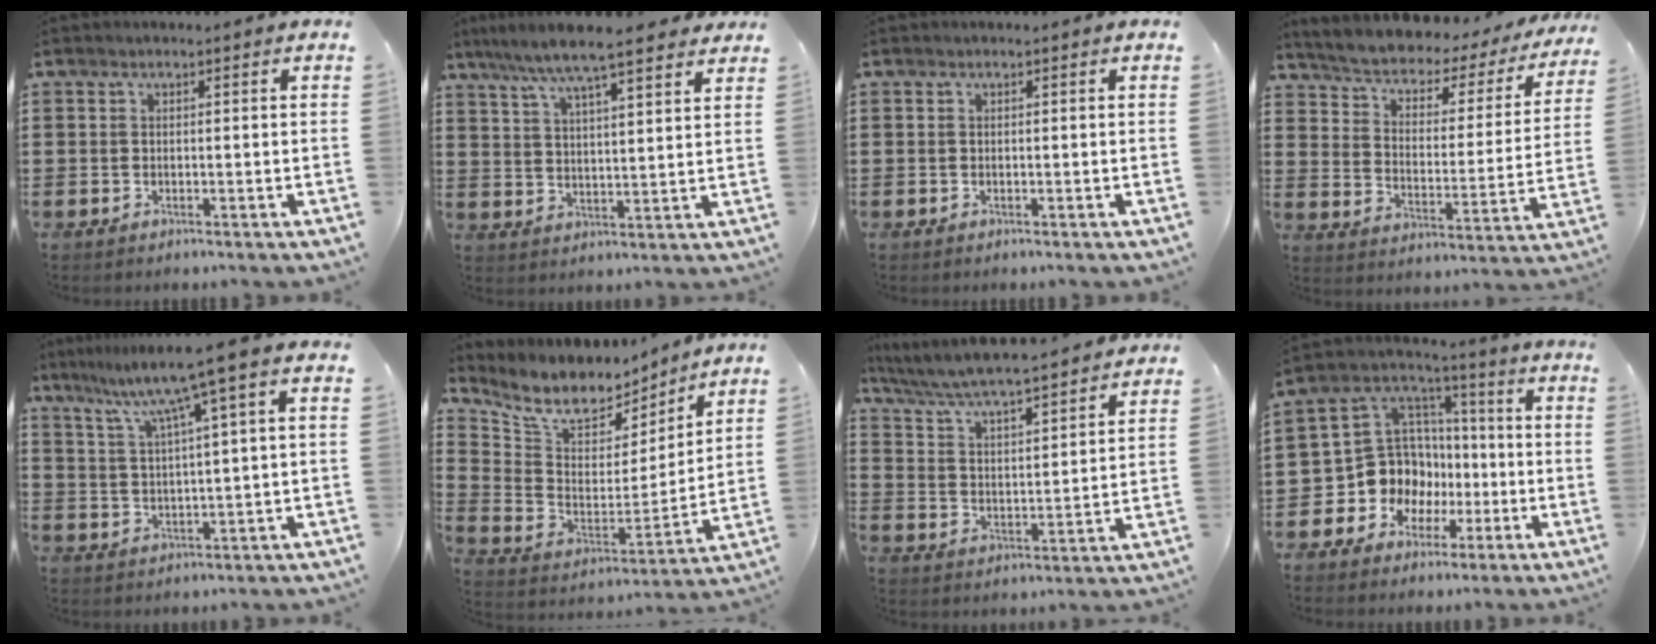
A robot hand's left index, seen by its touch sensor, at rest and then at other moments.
{"total": 7.1, "force": [6.1, 0.4, 3.7], "torque": [-0.093, -0.023, 0.103]}
{"total": 0.0}
{"total": 3.0, "force": [2.4, 1.2, 1.4], "torque": [-0.043, -0.028, 0.031]}
{"total": 7.0, "force": [4.2, -0.6, 5.6], "torque": [-0.125, -0.024, 0.064]}
{"total": 8.4, "force": [6.8, 4.0, 3.0], "torque": [-0.091, -0.044, 0.120]}
{"total": 4.9, "force": [4.7, -0.2, 1.5], "torque": [-0.053, -0.037, 0.072]}
{"total": 11.5, "force": [-2.7, 10.6, 3.4], "torque": [-0.117, -0.002, -0.039]}